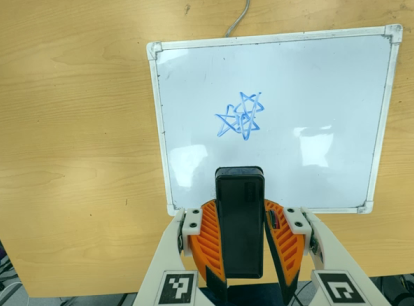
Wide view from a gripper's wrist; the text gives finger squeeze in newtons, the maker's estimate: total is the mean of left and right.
{"total": 9.4, "left": 7.6, "right": 11.2}